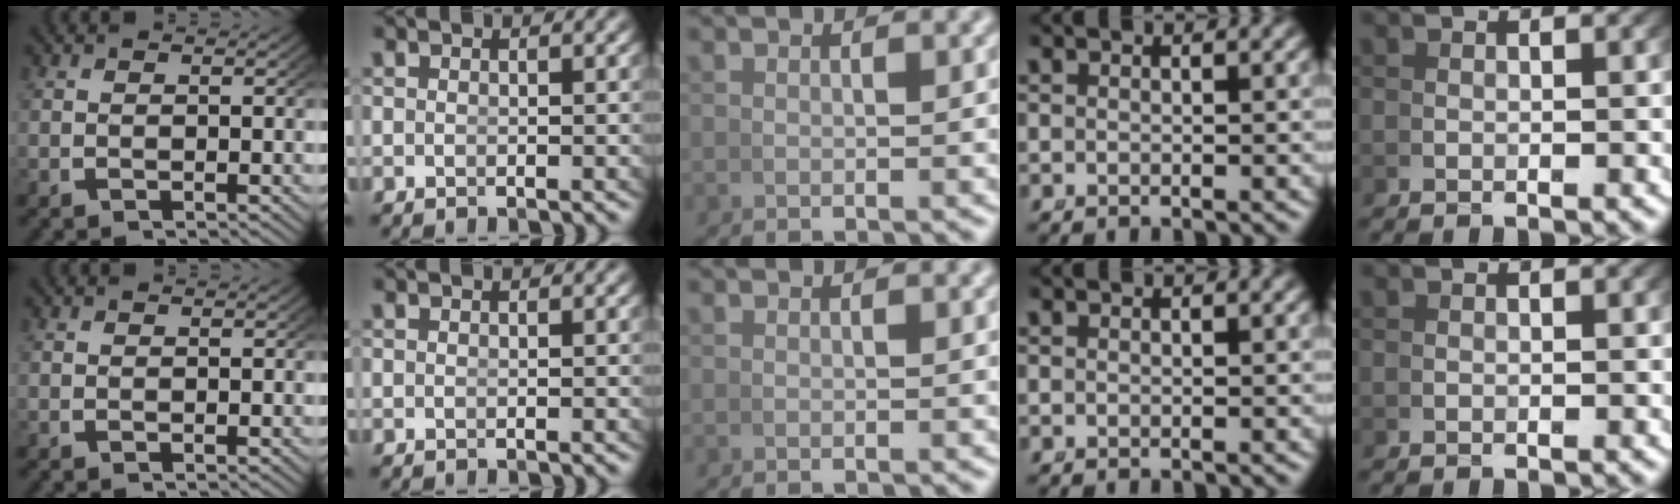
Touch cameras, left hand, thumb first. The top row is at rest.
{}